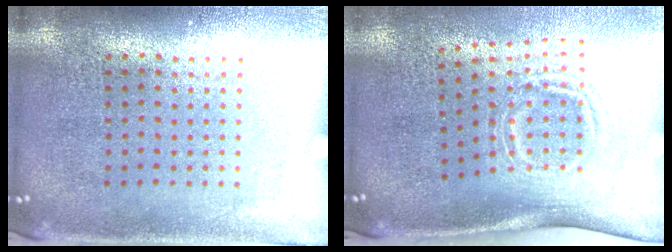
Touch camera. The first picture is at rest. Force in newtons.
{"total": 1.9, "press": 1.3, "slide": 1.4}